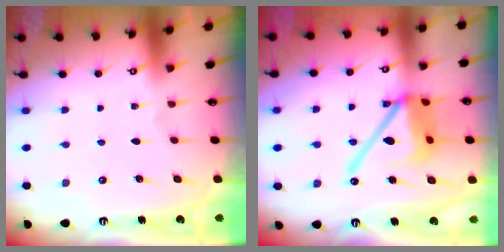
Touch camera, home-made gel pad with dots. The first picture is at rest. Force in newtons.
{"total": 16.9, "press": 16.8, "slide": 1.8}